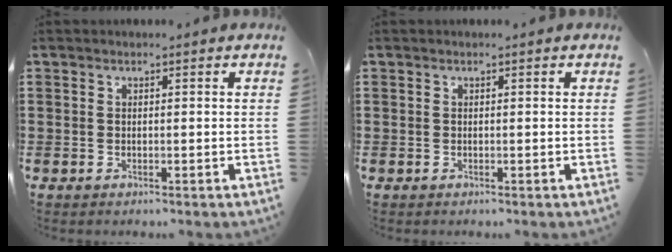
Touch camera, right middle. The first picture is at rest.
{"total": 0.0}